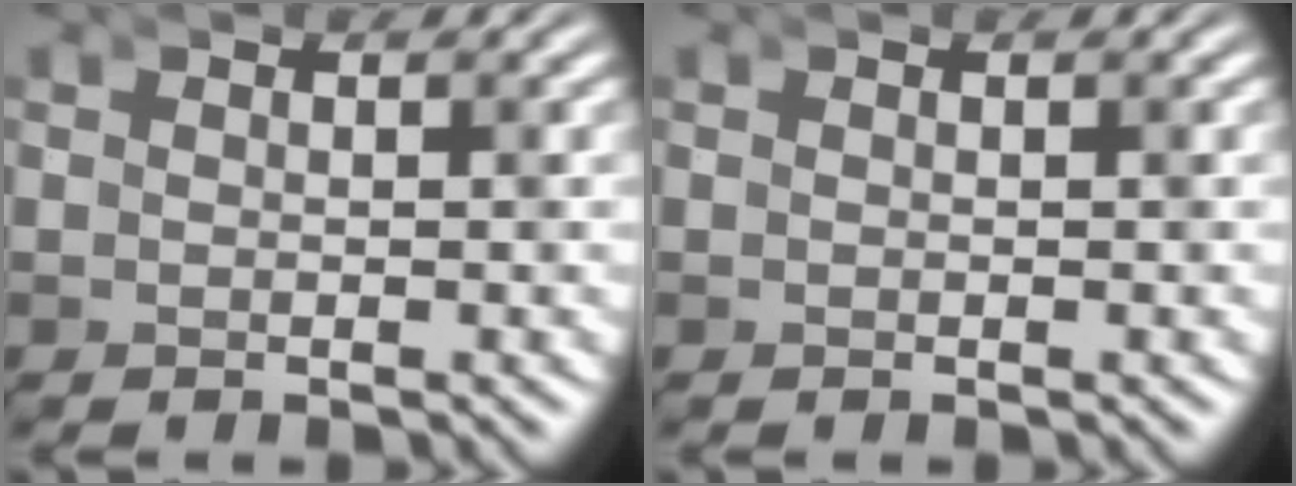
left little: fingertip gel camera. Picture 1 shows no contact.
{"total": 0.0}